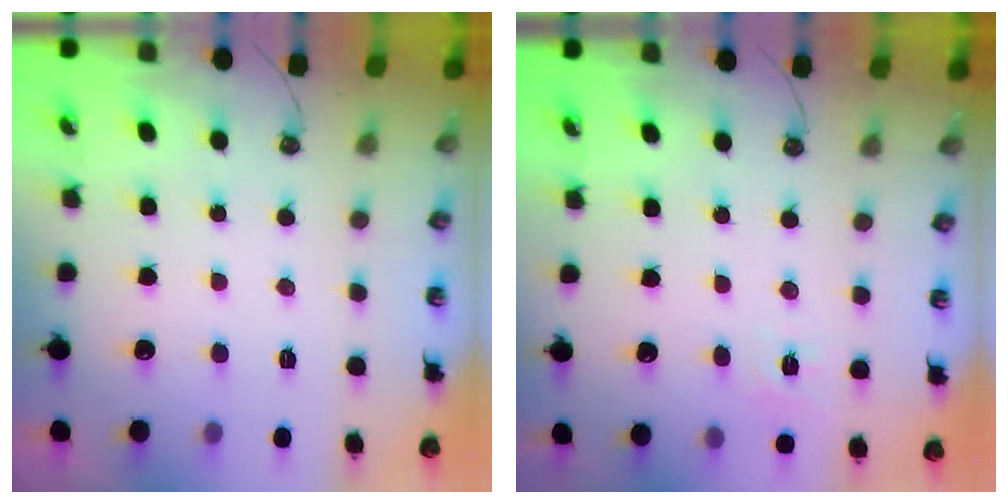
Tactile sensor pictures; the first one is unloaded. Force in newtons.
{"total": 5.1, "press": 5.1, "slide": 0.6}